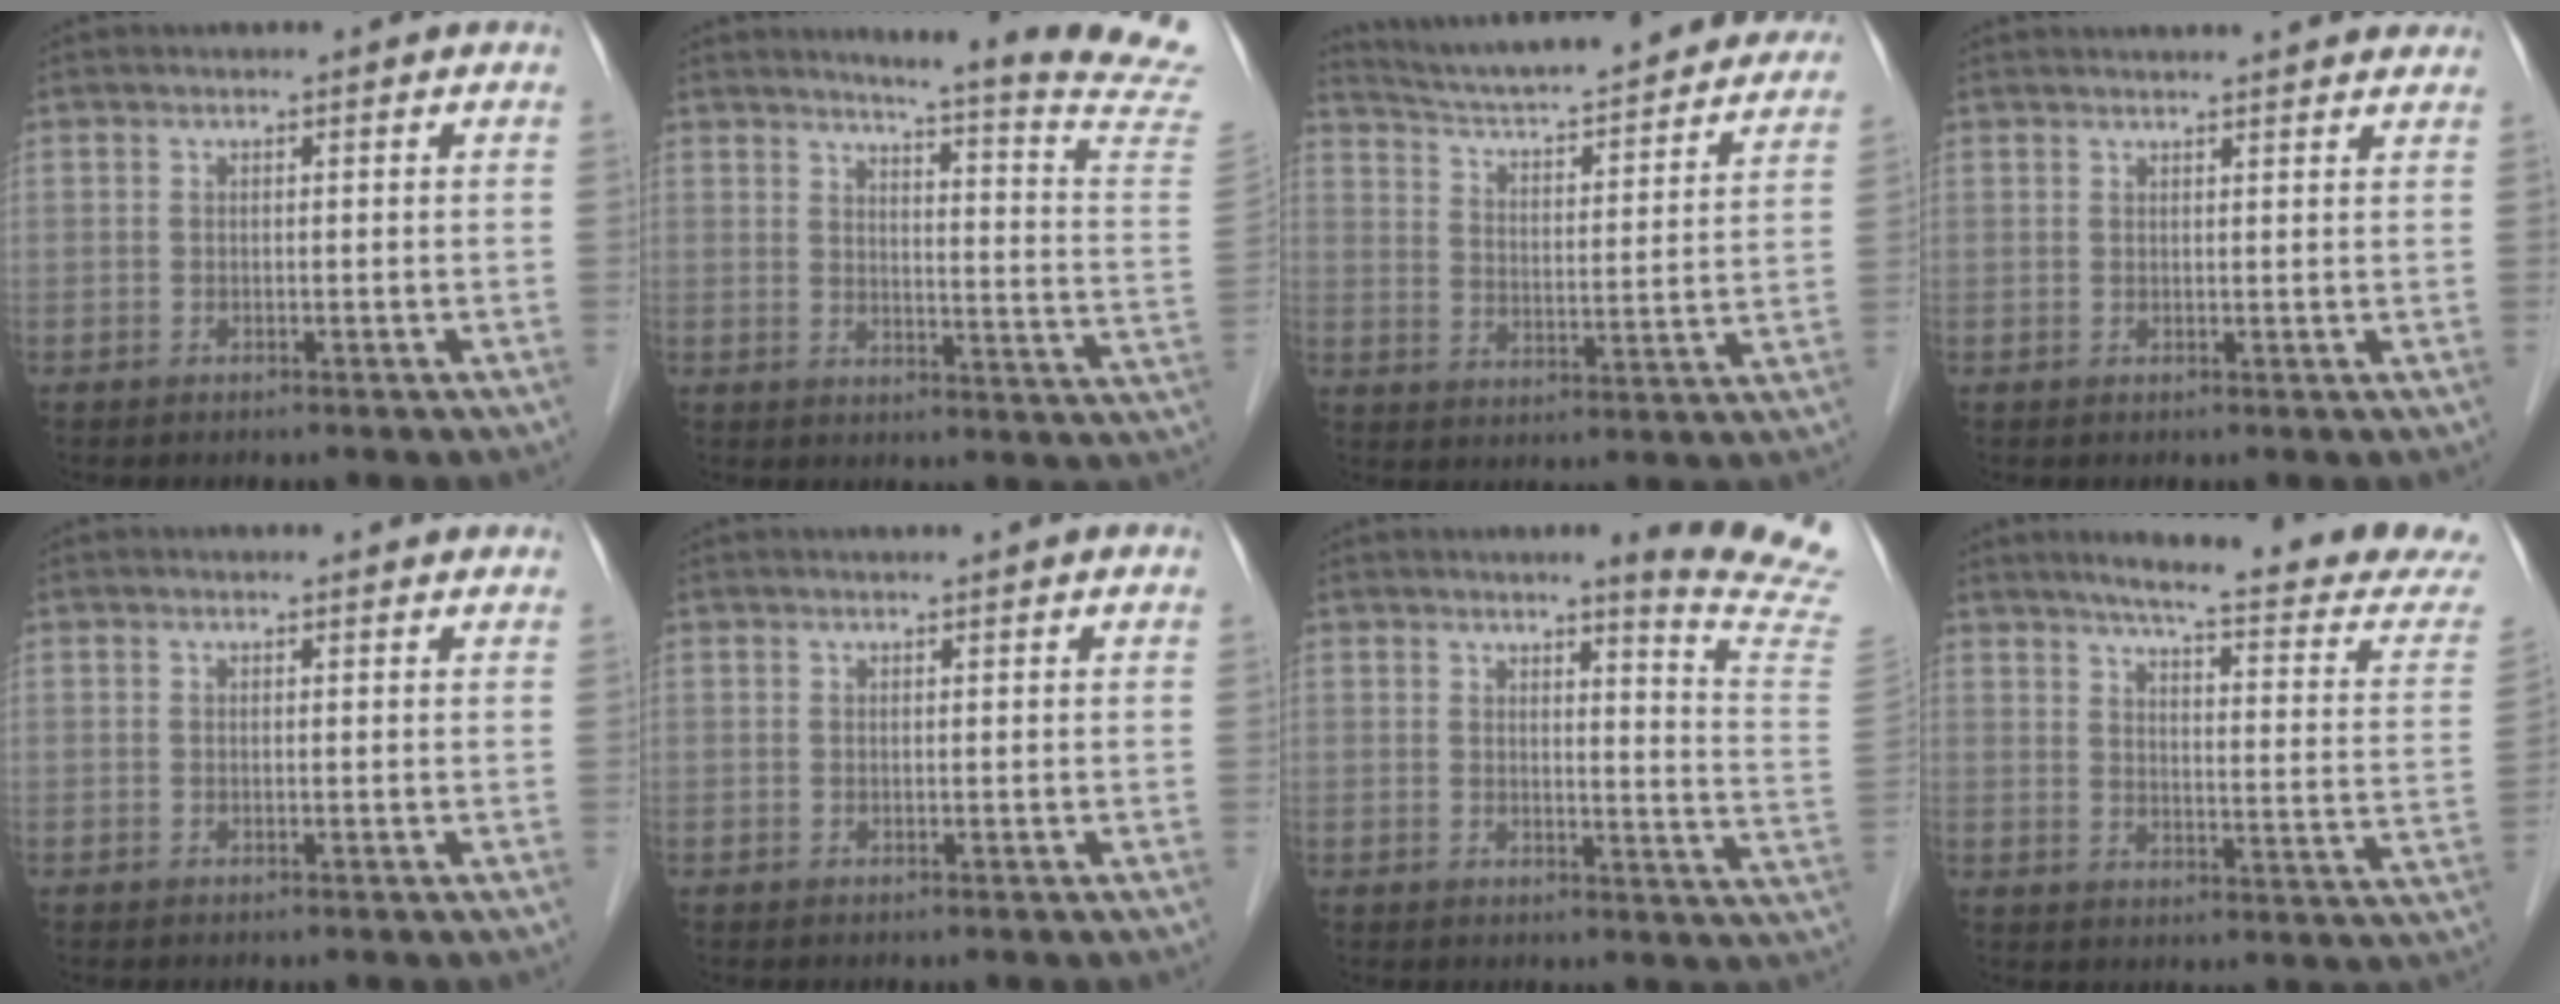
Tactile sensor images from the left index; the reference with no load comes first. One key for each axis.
{"total": 19.1, "fx": 17.4, "fy": -2.0, "fz": 7.7, "tx": -0.109, "ty": -0.121, "tz": 0.191}
{"total": 27.1, "fx": 24.9, "fy": 3.5, "fz": 10.2, "tx": -0.160, "ty": -0.031, "tz": 0.326}
{"total": 11.2, "fx": 10.5, "fy": 1.1, "fz": 3.7, "tx": -0.041, "ty": 0.020, "tz": 0.113}
{"total": 2.7, "fx": 2.6, "fy": 0.3, "fz": 0.4, "tx": -0.012, "ty": 0.005, "tz": 0.022}
{"total": 3.6, "fx": 3.4, "fy": -0.2, "fz": 1.3, "tx": -0.017, "ty": 0.023, "tz": 0.039}
{"total": 12.1, "fx": 10.9, "fy": -2.2, "fz": 4.9, "tx": -0.059, "ty": -0.097, "tz": 0.107}
{"total": 20.7, "fx": 19.0, "fy": -0.4, "fz": 8.2, "tx": -0.113, "ty": -0.086, "tz": 0.224}